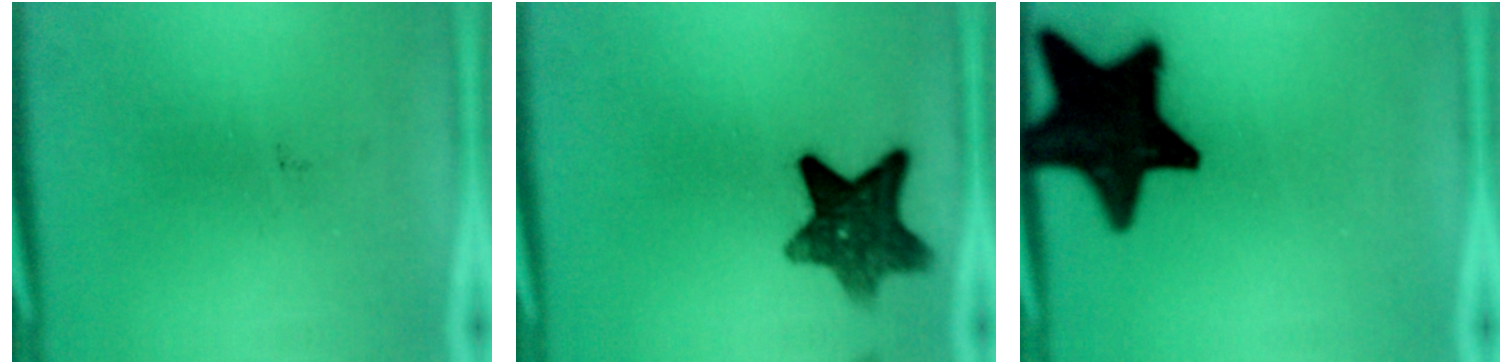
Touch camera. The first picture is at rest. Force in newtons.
{"total": 9.7}
{"total": 19.7}